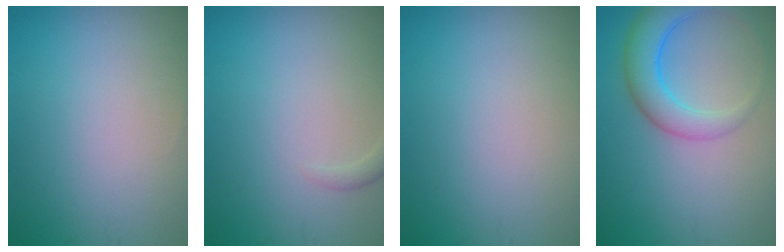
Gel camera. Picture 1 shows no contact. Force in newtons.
{"total": 0.8, "press": 0.8, "slide": 0.1}
{"total": 0.0}
{"total": 4.7, "press": 4.7, "slide": 0.3}